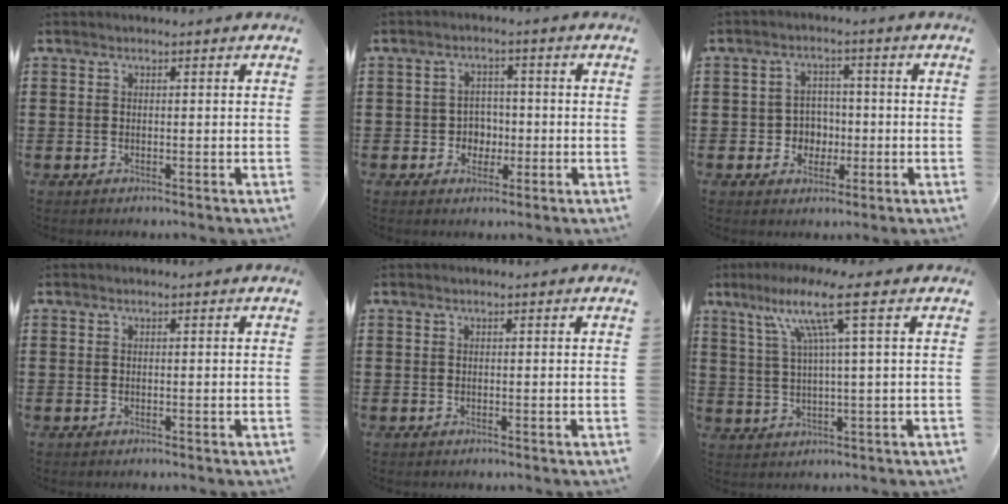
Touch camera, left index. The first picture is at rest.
{"total": 3.4, "force": [-0.8, 3.0, 1.4], "torque": [-0.028, 0.002, -0.022]}
{"total": 4.0, "force": [-0.8, 3.7, 1.1], "torque": [-0.035, 0.007, -0.017]}
{"total": 0.0}
{"total": 0.0}
{"total": 9.6, "force": [4.2, -0.2, 8.6], "torque": [-0.182, 0.001, 0.064]}